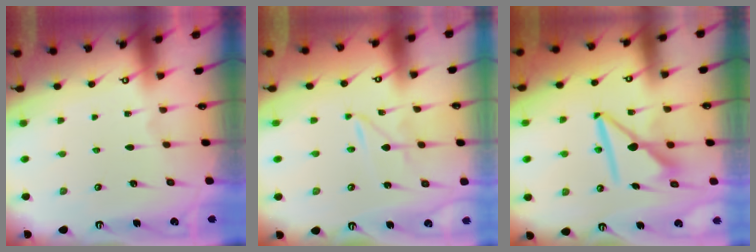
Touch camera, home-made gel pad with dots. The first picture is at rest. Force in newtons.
{"total": 1.6, "press": 1.6, "slide": 0.1}
{"total": 9.9, "press": 9.8, "slide": 1.1}